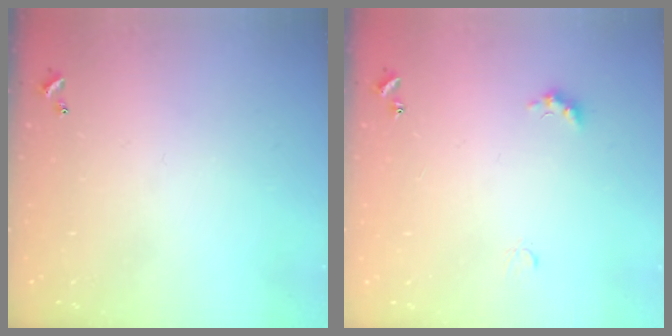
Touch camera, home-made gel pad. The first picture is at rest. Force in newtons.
{"total": 2.8, "press": 2.7, "slide": 0.6}